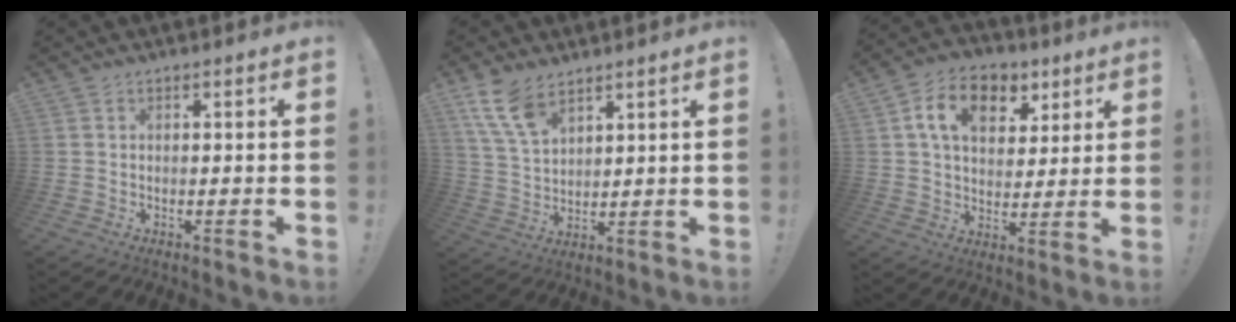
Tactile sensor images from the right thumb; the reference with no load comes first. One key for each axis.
{"total": 10.9, "fx": 7.1, "fy": 6.2, "fz": 5.5, "tx": -0.103, "ty": -0.032, "tz": 0.141}
{"total": 13.7, "fx": 5.6, "fy": 9.6, "fz": 7.9, "tx": -0.122, "ty": -0.010, "tz": 0.105}